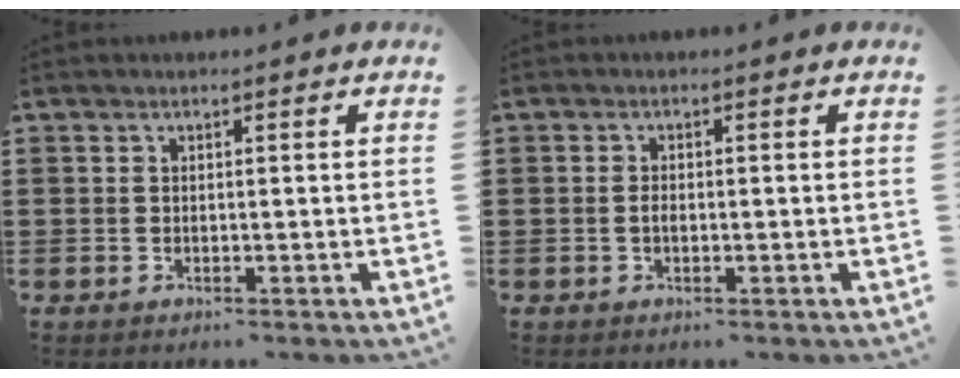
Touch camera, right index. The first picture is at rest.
{"total": 1.2, "force": [-0.3, 0.6, 1.0], "torque": [-0.020, 0.000, -0.006]}